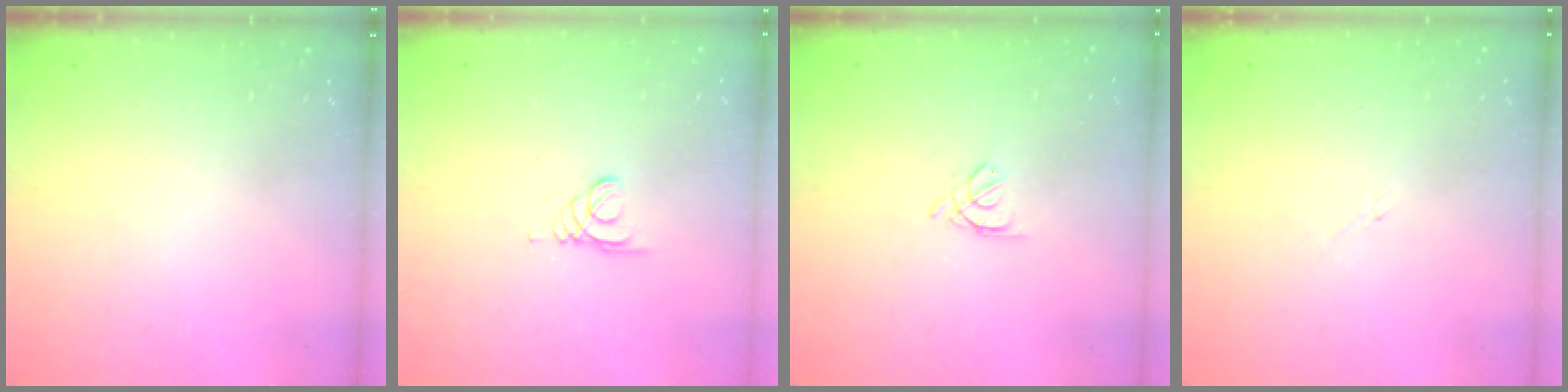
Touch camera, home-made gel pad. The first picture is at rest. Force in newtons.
{"total": 1.5, "press": 1.5, "slide": 0.1}
{"total": 3.0, "press": 2.9, "slide": 0.7}
{"total": 3.3, "press": 3.2, "slide": 0.6}